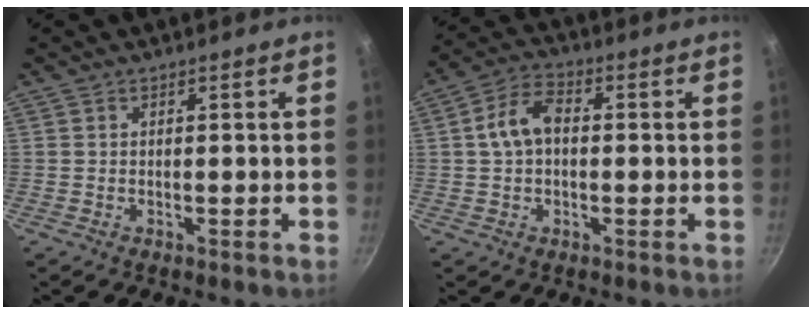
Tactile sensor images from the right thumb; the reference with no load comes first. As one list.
[{"total": 7.6, "force": [0.5, 5.0, 5.6], "torque": [-0.094, 0.026, 0.000]}]